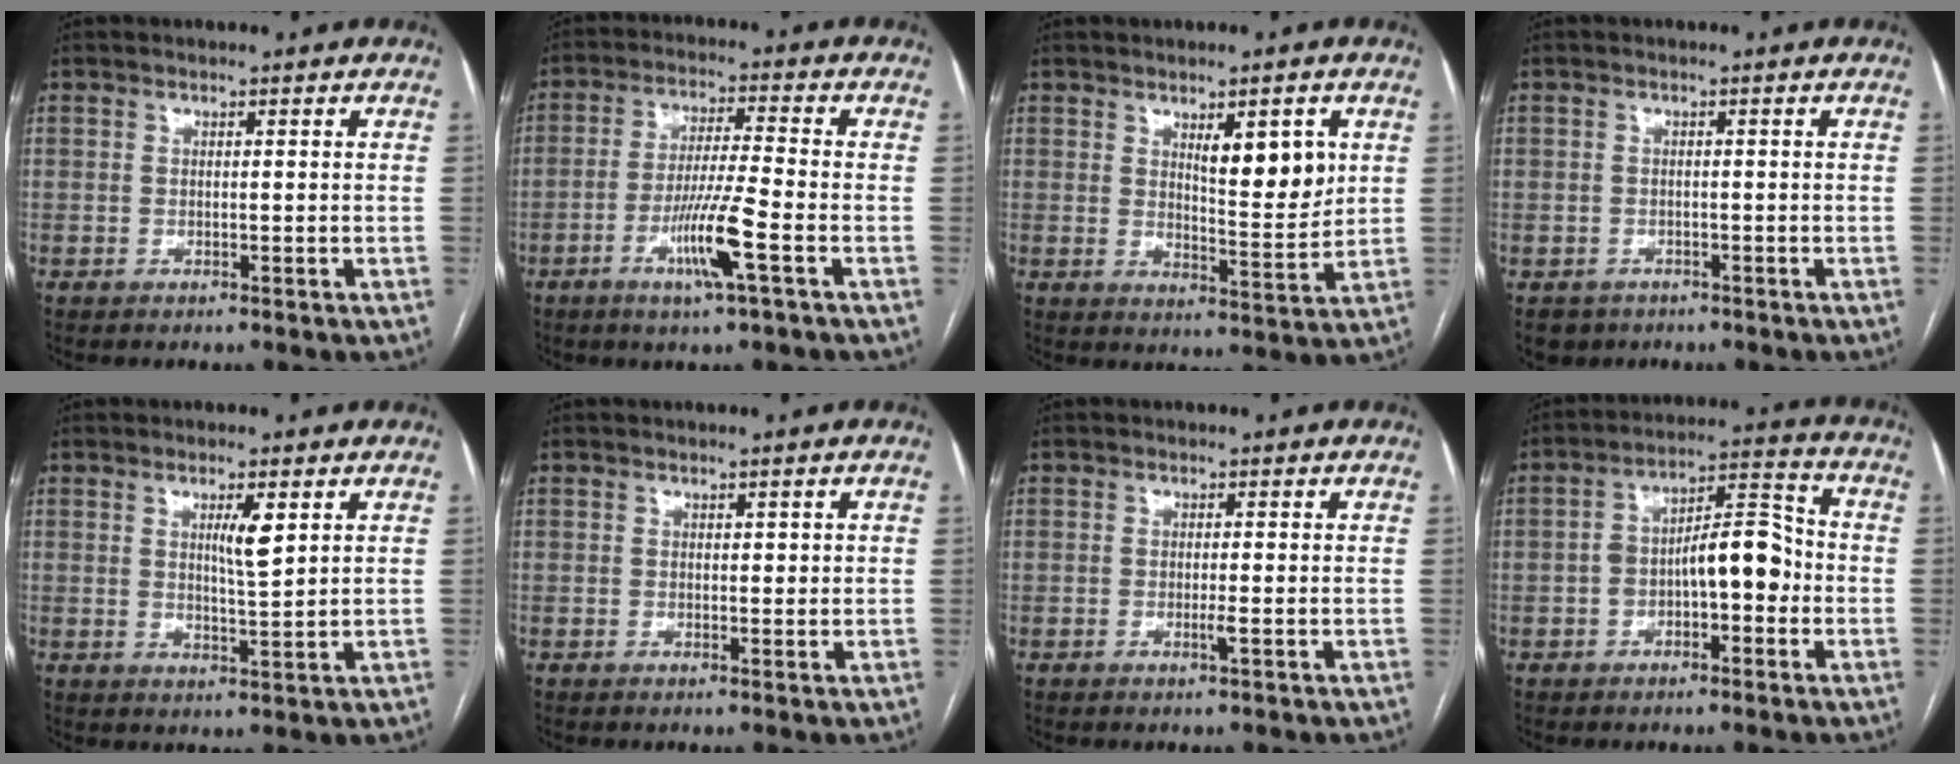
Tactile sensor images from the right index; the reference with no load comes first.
{"total": 9.0, "force": [-3.8, -0.4, 8.1], "torque": [-0.156, -0.009, -0.071]}
{"total": 7.6, "force": [2.9, 1.9, 6.8], "torque": [-0.103, -0.011, 0.047]}
{"total": 3.4, "force": [-2.0, 2.7, 0.2], "torque": [-0.001, 0.004, -0.033]}
{"total": 4.1, "force": [1.6, 0.3, 3.7], "torque": [-0.064, -0.005, 0.028]}
{"total": 1.0, "force": [0.4, 0.6, 0.7], "torque": [-0.008, 0.000, 0.007]}
{"total": 1.2, "force": [-0.4, -0.2, 1.0], "torque": [-0.021, -0.002, -0.008]}
{"total": 9.2, "force": [-1.9, 3.5, 8.3], "torque": [-0.139, 0.039, -0.030]}